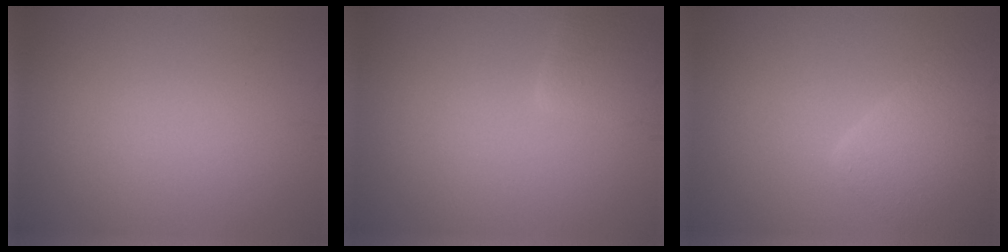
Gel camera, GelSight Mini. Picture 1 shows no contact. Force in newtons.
{"total": 2.5, "press": 2.5, "slide": 0.2}
{"total": 4.5, "press": 4.5, "slide": 0.4}